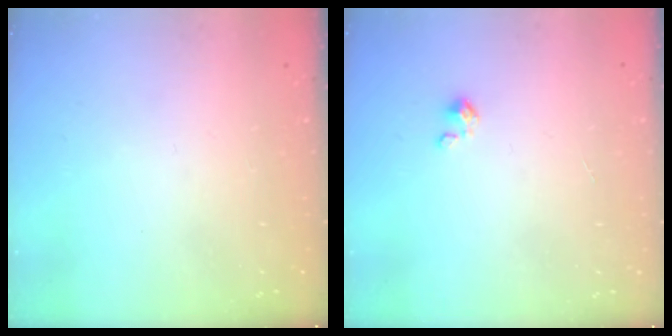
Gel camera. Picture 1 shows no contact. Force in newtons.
{"total": 0.0}